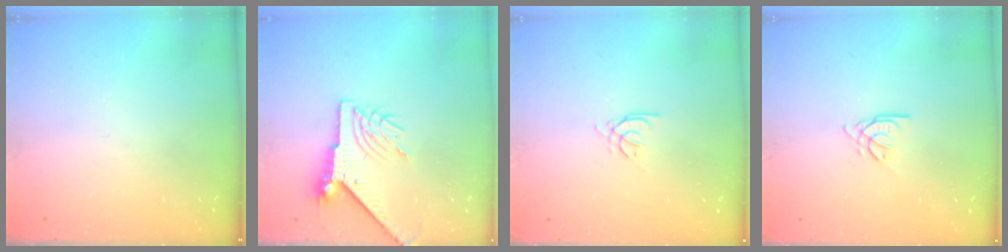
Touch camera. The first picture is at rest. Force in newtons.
{"total": 7.7, "press": 7.6, "slide": 0.9}
{"total": 1.2, "press": 1.1, "slide": 0.4}
{"total": 3.1, "press": 3.1, "slide": 0.1}